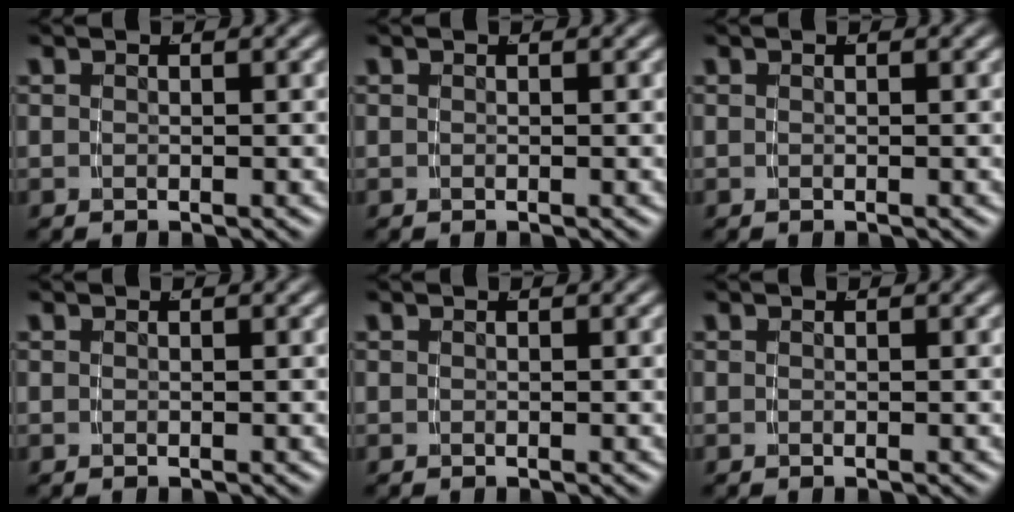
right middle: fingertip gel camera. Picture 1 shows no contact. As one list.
[{"total": 0.0}, {"total": 0.0}, {"total": 0.0}, {"total": 0.0}, {"total": 0.0}]